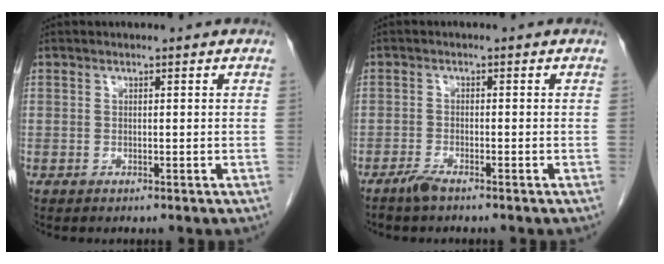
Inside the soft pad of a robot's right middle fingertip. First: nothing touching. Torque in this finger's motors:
{"motor_torque": [-0.25, 0.09, -0.01, 0.00]}